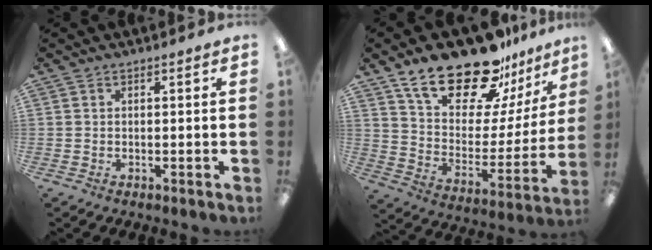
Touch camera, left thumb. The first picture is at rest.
{"total": 22.9, "force": [17.9, 8.7, 11.4], "torque": [-0.186, -0.122, 0.311]}